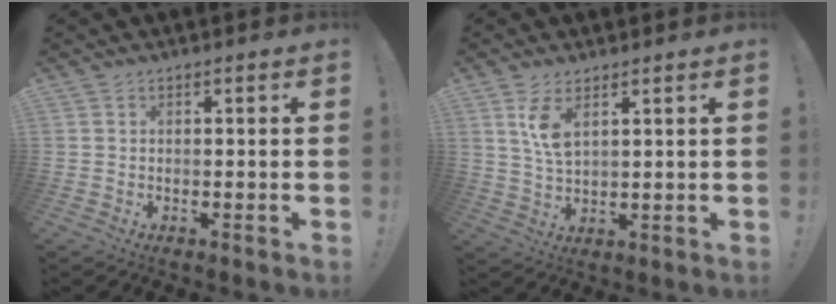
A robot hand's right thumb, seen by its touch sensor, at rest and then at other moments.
{"total": 6.8, "force": [3.6, 2.7, 5.1], "torque": [-0.089, -0.023, 0.059]}